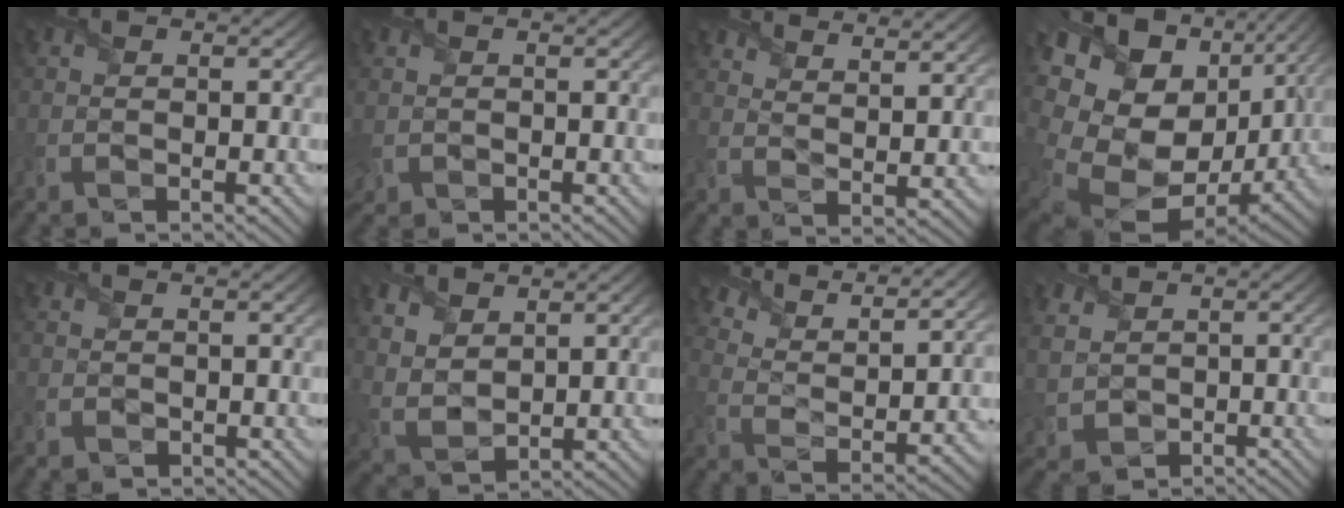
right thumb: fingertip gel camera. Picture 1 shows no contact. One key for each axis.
{"total": 1.0, "fx": 0.0, "fy": 1.0, "fz": 0.2, "tx": -0.021, "ty": -0.002, "tz": -0.001}
{"total": 7.1, "fx": 6.2, "fy": 1.4, "fz": 3.1, "tx": -0.055, "ty": -0.013, "tz": 0.103}
{"total": 19.8, "fx": 0.9, "fy": 14.5, "fz": 13.4, "tx": -0.310, "ty": -0.050, "tz": 0.066}
{"total": 0.7, "fx": -0.3, "fy": 0.7, "fz": 0.1, "tx": -0.010, "ty": -0.002, "tz": -0.008}
{"total": 6.4, "fx": 4.1, "fy": 3.2, "fz": 3.6, "tx": -0.122, "ty": 0.003, "tz": 0.082}
{"total": 12.9, "fx": 10.9, "fy": 3.2, "fz": 6.2, "tx": -0.150, "ty": -0.001, "tz": 0.153}
{"total": 4.1, "fx": 1.3, "fy": 3.7, "fz": 1.3, "tx": -0.077, "ty": -0.002, "tz": 0.022}